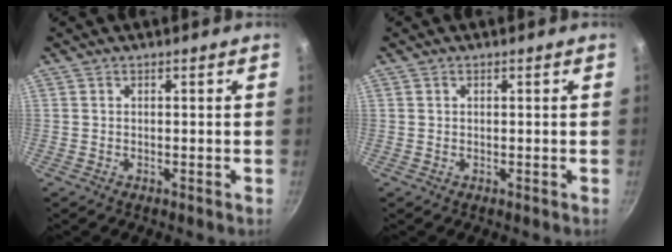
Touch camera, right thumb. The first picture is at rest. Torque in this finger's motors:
{"motor_torque": [0.19, 0.01, -0.29, 0.18, 0.04]}